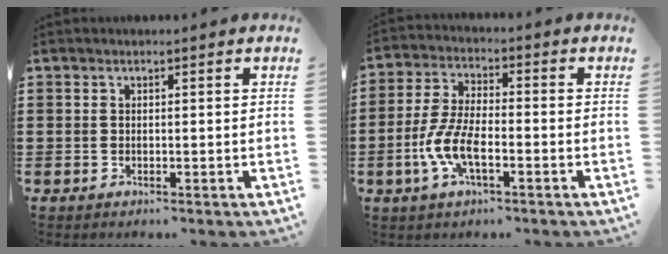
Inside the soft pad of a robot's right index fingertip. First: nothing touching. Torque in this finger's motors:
{"motor_torque": [1.07, -1.07, 0.67, 0.21]}